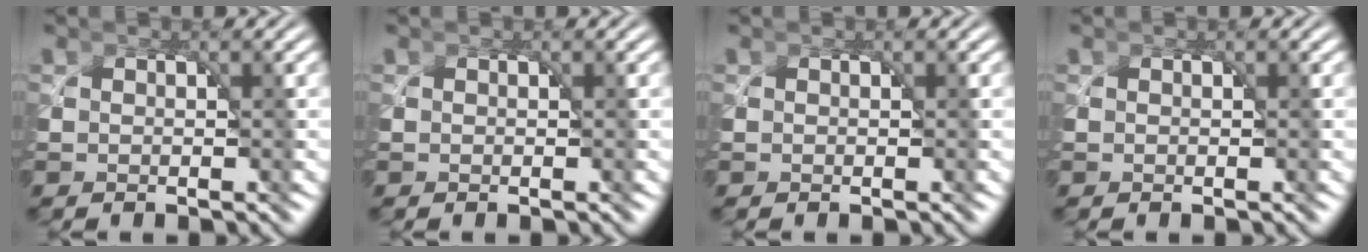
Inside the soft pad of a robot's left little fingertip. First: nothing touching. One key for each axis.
{"total": 0.0}
{"total": 0.0}
{"total": 0.0}